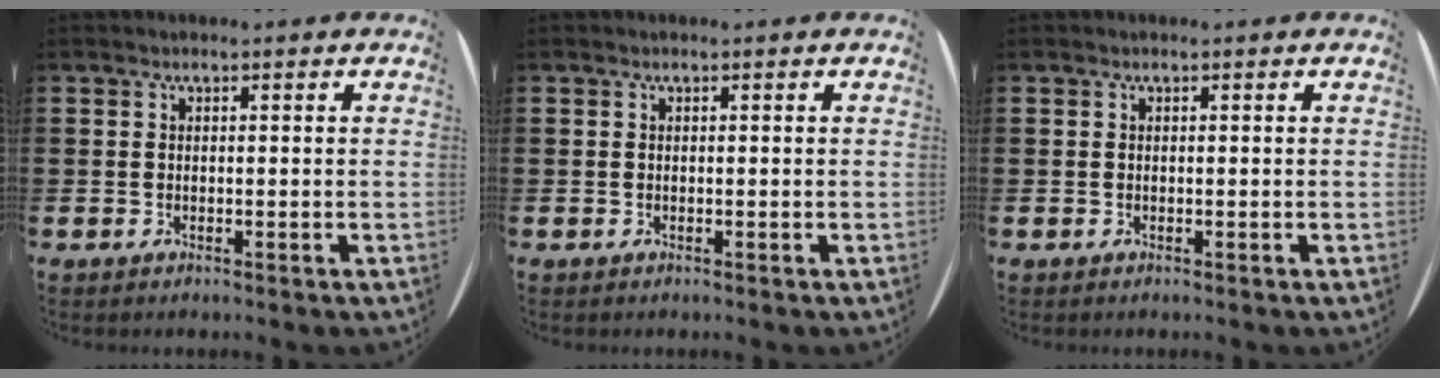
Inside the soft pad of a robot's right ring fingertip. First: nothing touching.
{"total": 0.0}
{"total": 0.0}